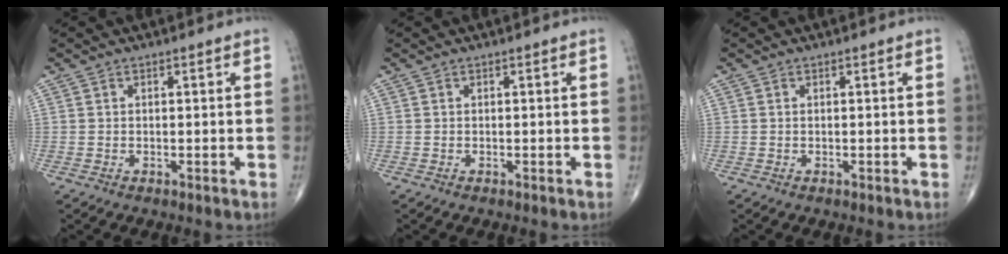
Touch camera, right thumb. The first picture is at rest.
{"total": 0.0}
{"total": 0.0}